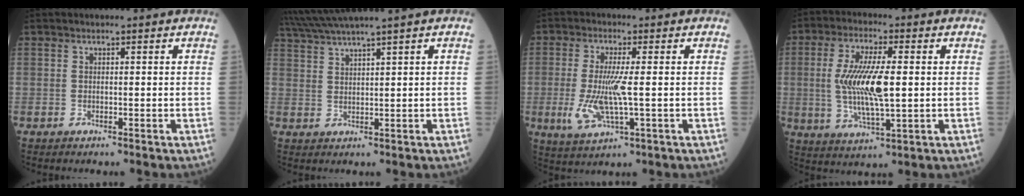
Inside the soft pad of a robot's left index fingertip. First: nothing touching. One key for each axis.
{"total": 7.4, "fx": 6.3, "fy": -1.9, "fz": 3.2, "tx": -0.060, "ty": 0.022, "tz": 0.120}
{"total": 6.5, "fx": -0.8, "fy": 1.0, "fz": 6.4, "tx": -0.147, "ty": -0.010, "tz": -0.010}
{"total": 10.9, "fx": 0.5, "fy": 2.2, "fz": 10.6, "tx": -0.222, "ty": -0.001, "tz": 0.013}